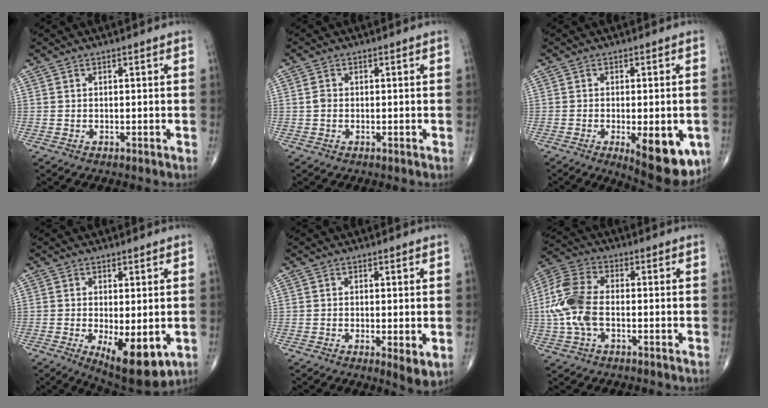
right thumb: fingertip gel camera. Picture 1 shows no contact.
{"total": 1.4, "force": [-0.1, 1.1, 0.9], "torque": [-0.017, 0.001, -0.002]}
{"total": 13.5, "force": [-4.7, 5.1, 11.6], "torque": [-0.126, -0.008, -0.049]}
{"total": 10.7, "force": [-2.9, 4.1, 9.5], "torque": [-0.134, -0.022, -0.031]}
{"total": 4.0, "force": [-0.7, 1.1, 3.8], "torque": [-0.062, -0.015, -0.014]}
{"total": 11.2, "force": [-1.2, 6.3, 9.1], "torque": [-0.215, 0.025, -0.030]}